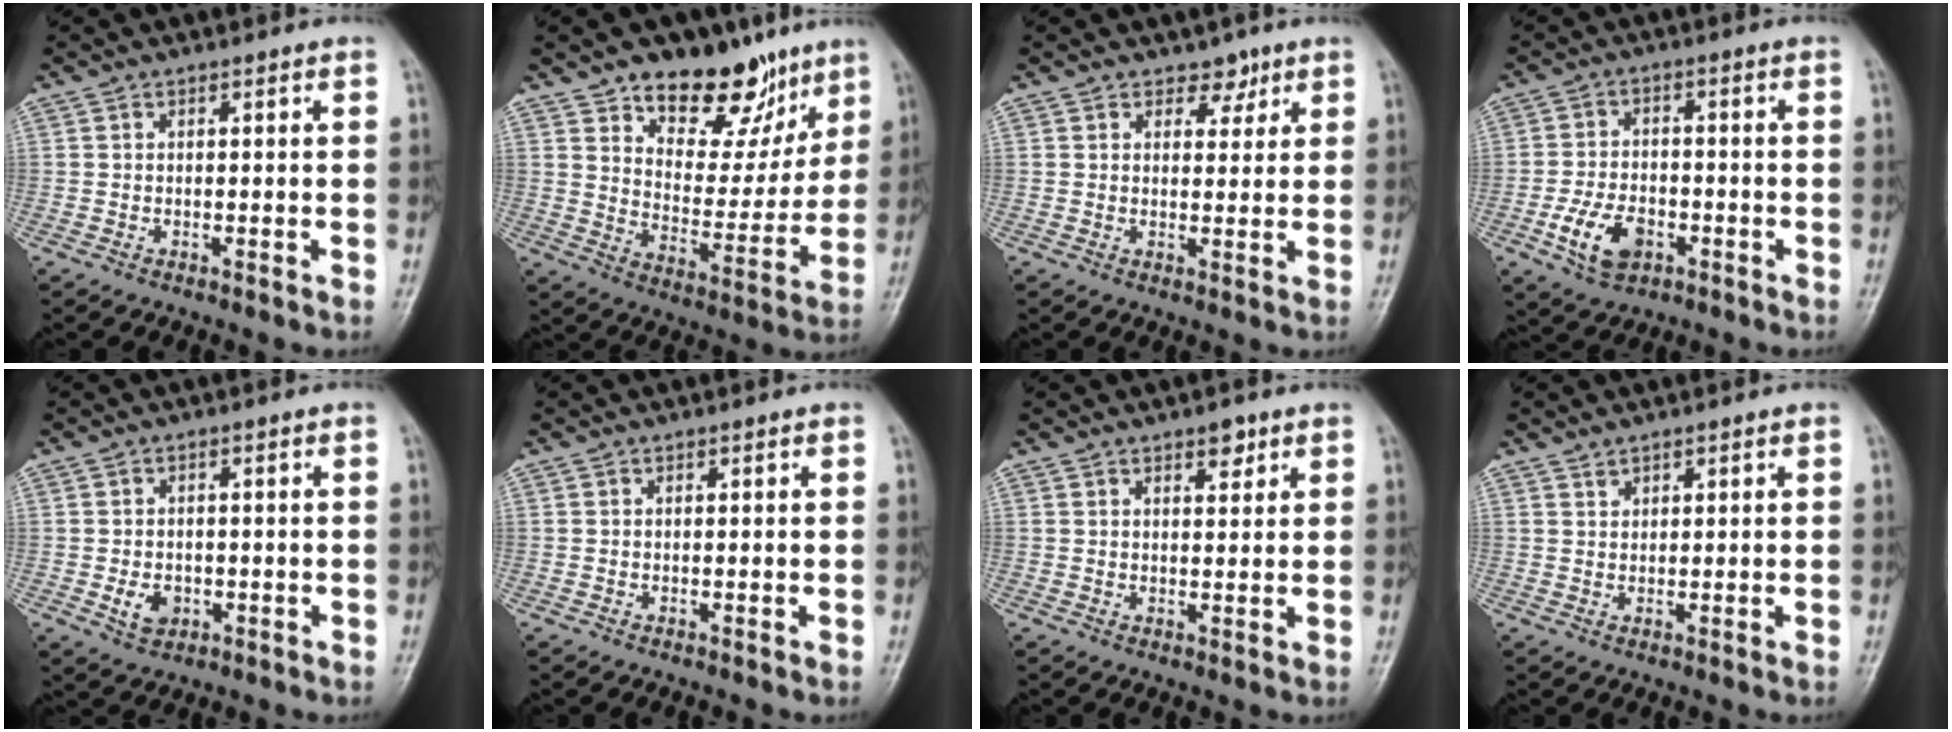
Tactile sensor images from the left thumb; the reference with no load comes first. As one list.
[{"total": 18.2, "force": [11.8, 10.0, 9.5], "torque": [-0.068, -0.068, 0.185]}, {"total": 3.2, "force": [2.2, 2.1, 1.0], "torque": [0.010, -0.012, 0.030]}, {"total": 8.3, "force": [-3.5, 5.1, 5.5], "torque": [-0.093, 0.015, -0.061]}, {"total": 3.9, "force": [-1.1, 2.9, 2.3], "torque": [-0.027, 0.002, -0.012]}, {"total": 0.0}, {"total": 3.0, "force": [1.9, 1.4, 1.8], "torque": [-0.014, -0.010, 0.028]}, {"total": 1.3, "force": [1.1, 0.6, 0.3], "torque": [0.005, -0.008, 0.020]}]